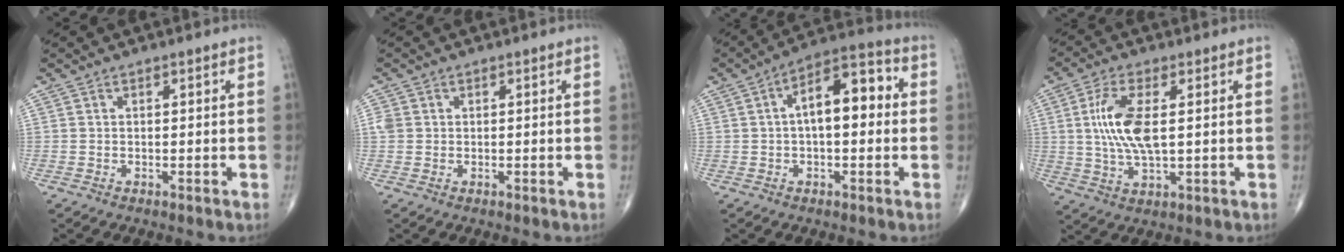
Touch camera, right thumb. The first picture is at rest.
{"total": 2.2, "force": [0.3, 2.0, 1.0], "torque": [-0.020, 0.008, 0.009]}
{"total": 11.6, "force": [1.2, 5.5, 10.1], "torque": [-0.138, 0.036, 0.007]}
{"total": 10.2, "force": [1.3, 3.9, 9.3], "torque": [-0.196, -0.005, 0.028]}